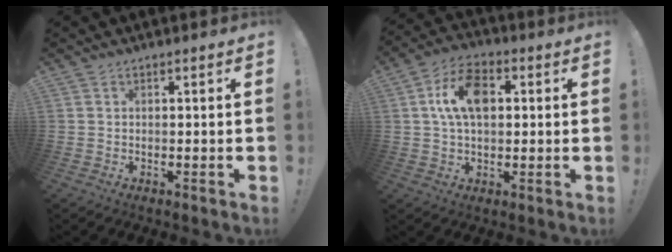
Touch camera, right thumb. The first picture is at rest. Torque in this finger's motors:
{"motor_torque": [0.44, 0.34, 0.28, 0.12, 0.32]}